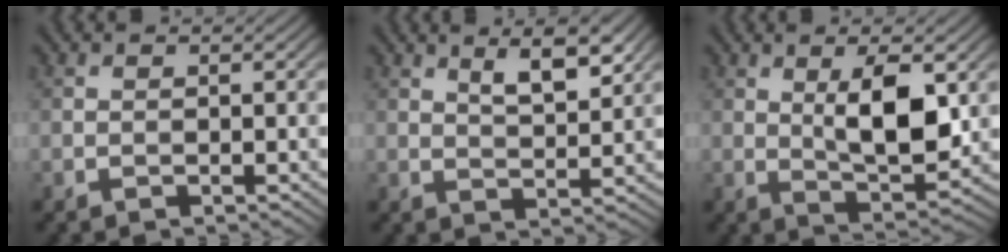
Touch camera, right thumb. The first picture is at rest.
{"total": 5.2, "force": [2.9, 1.7, 3.9], "torque": [-0.065, -0.008, 0.056]}
{"total": 7.9, "force": [1.5, 2.9, 7.1], "torque": [-0.125, -0.002, 0.029]}